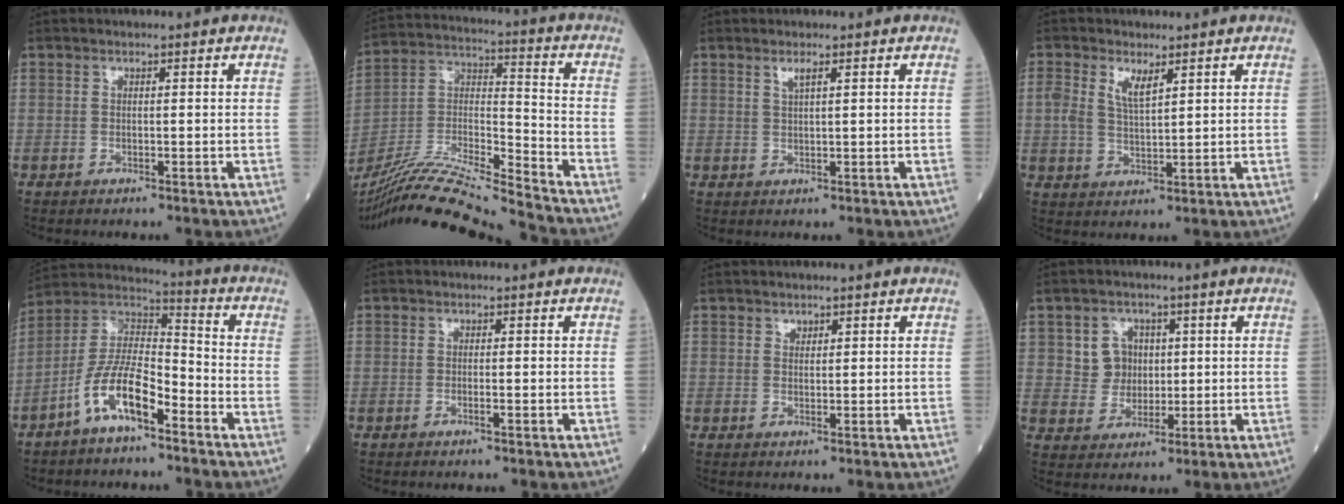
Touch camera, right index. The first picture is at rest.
{"total": 21.3, "force": [-19.5, -1.1, 8.5], "torque": [-0.182, -0.016, -0.346]}
{"total": 1.5, "force": [0.9, 0.0, 1.2], "torque": [-0.027, 0.001, 0.019]}
{"total": 4.3, "force": [2.1, 1.6, 3.3], "torque": [-0.076, 0.011, 0.047]}
{"total": 10.9, "force": [-6.0, 3.4, 8.5], "torque": [-0.180, 0.013, -0.116]}
{"total": 0.6, "force": [-0.2, -0.1, 0.5], "torque": [-0.012, 0.002, -0.004]}
{"total": 0.9, "force": [0.6, 0.6, 0.3], "torque": [-0.002, -0.003, 0.009]}
{"total": 5.1, "force": [1.3, 4.8, 1.3], "torque": [-0.020, 0.014, 0.025]}